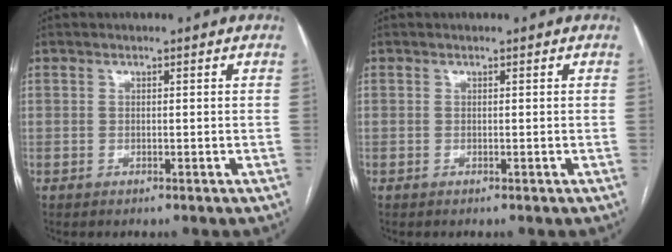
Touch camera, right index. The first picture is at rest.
{"total": 0.0}